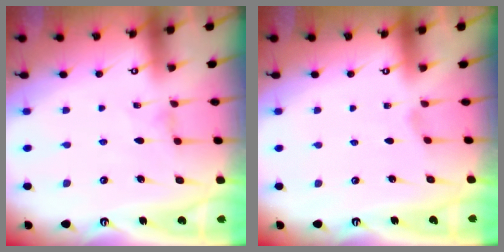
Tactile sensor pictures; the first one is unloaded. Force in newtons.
{"total": 0.6, "press": 0.5, "slide": 0.2}